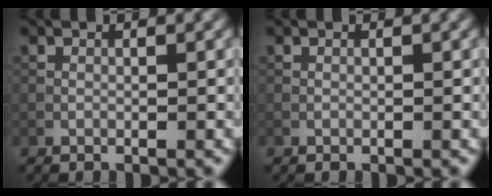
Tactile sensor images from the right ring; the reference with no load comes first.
{"total": 0.0}